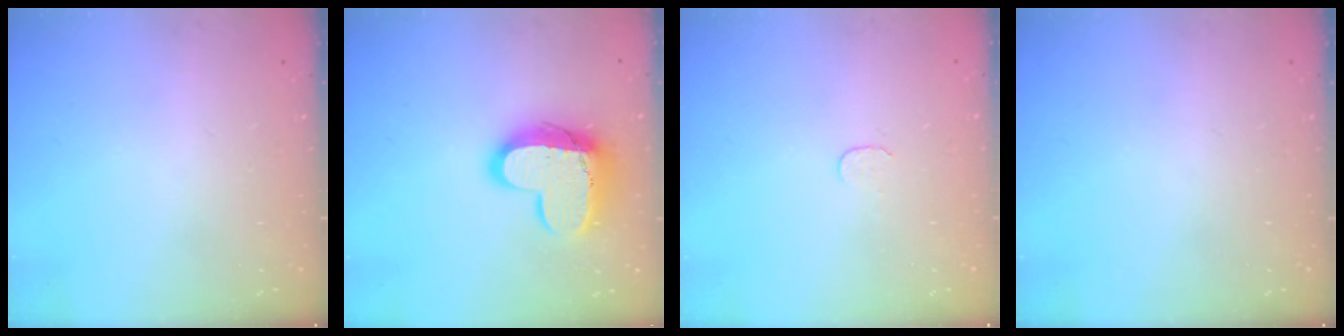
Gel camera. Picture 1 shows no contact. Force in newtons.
{"total": 14.3, "press": 14.3, "slide": 1.2}
{"total": 3.7, "press": 3.7, "slide": 0.4}
{"total": 0.0}